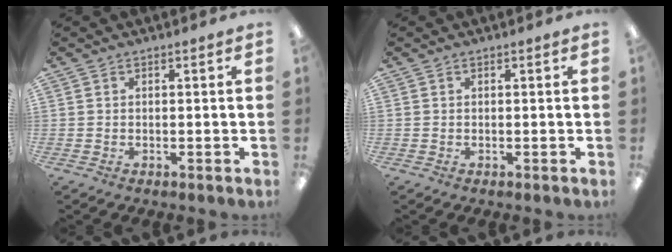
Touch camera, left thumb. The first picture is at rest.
{"total": 0.0}